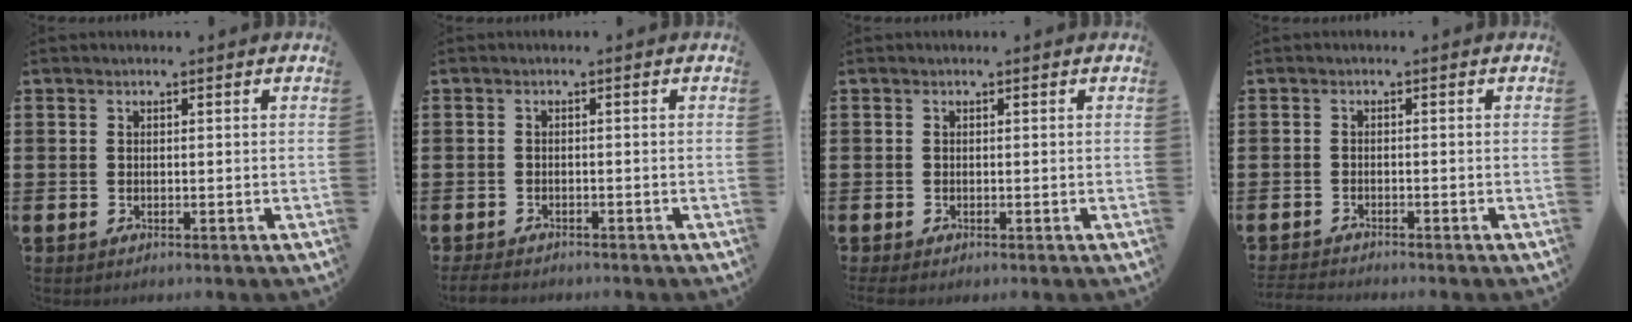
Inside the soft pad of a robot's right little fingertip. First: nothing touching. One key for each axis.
{"total": 1.3, "fx": -1.1, "fy": 0.4, "fz": 0.5, "tx": -0.012, "ty": 0.002, "tz": -0.025}
{"total": 0.0}
{"total": 1.2, "fx": -1.2, "fy": 0.0, "fz": 0.1, "tx": -0.004, "ty": 0.001, "tz": -0.024}